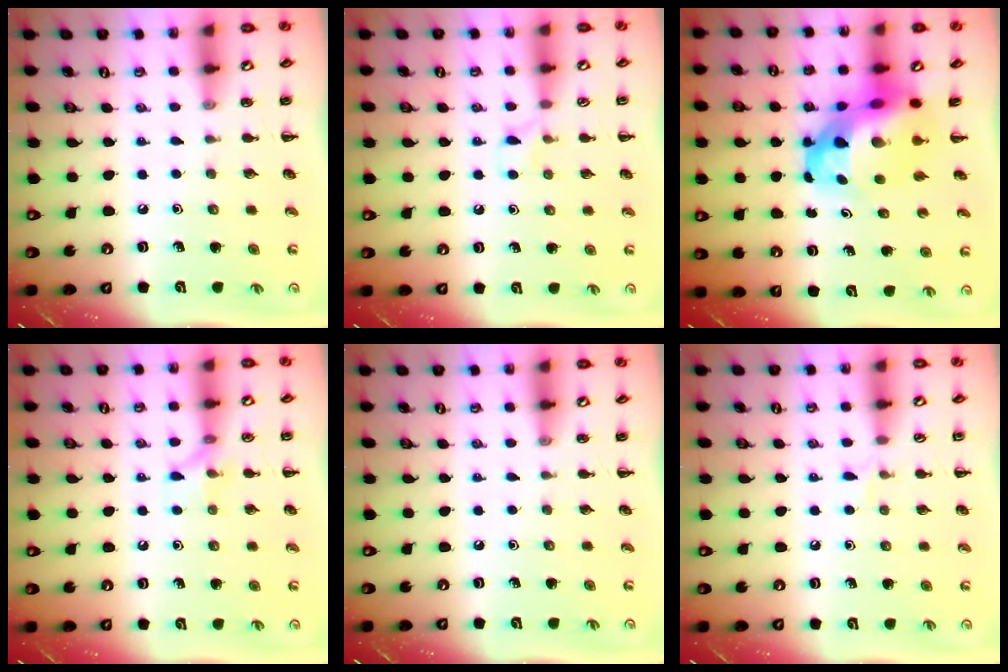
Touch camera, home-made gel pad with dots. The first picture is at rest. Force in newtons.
{"total": 5.6, "press": 5.3, "slide": 1.8}
{"total": 10.8, "press": 10.4, "slide": 2.9}
{"total": 5.8, "press": 5.7, "slide": 1.0}
{"total": 0.0}
{"total": 4.3, "press": 4.1, "slide": 1.3}